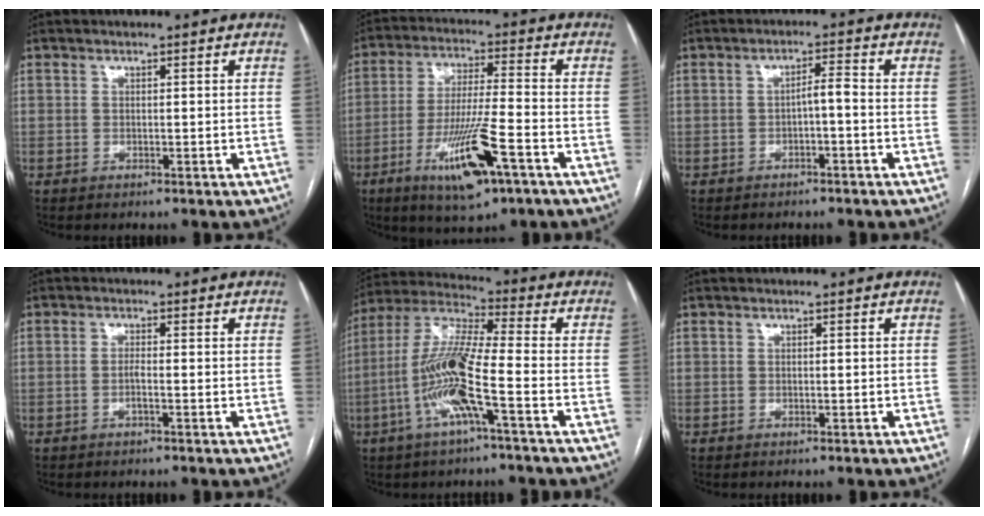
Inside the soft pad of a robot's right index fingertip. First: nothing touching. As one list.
[{"total": 13.1, "force": [-6.3, 1.6, 11.4], "torque": [-0.218, -0.019, -0.108]}, {"total": 2.5, "force": [-0.8, 0.4, 2.4], "torque": [-0.037, 0.008, -0.014]}, {"total": 1.4, "force": [-0.5, 0.0, 1.3], "torque": [-0.023, 0.001, -0.010]}, {"total": 12.6, "force": [-4.0, 0.5, 11.9], "torque": [-0.254, 0.004, -0.086]}, {"total": 0.0}]